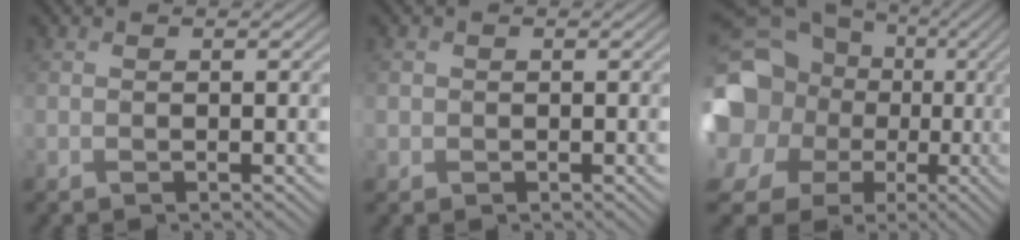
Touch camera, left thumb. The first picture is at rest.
{"total": 1.1, "force": [0.2, 1.1, -0.2], "torque": [0.009, 0.000, -0.002]}
{"total": 20.5, "force": [1.8, 18.6, 8.3], "torque": [-0.249, 0.016, 0.001]}